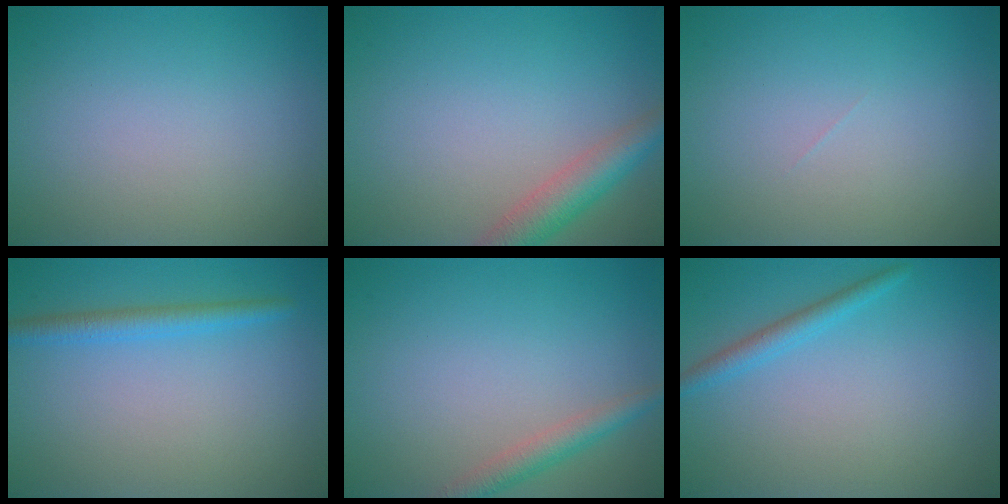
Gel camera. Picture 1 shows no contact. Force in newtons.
{"total": 3.8, "press": 3.8, "slide": 0.2}
{"total": 0.0}
{"total": 2.2, "press": 2.2, "slide": 0.2}
{"total": 2.3, "press": 2.3, "slide": 0.1}
{"total": 1.8, "press": 1.8, "slide": 0.1}